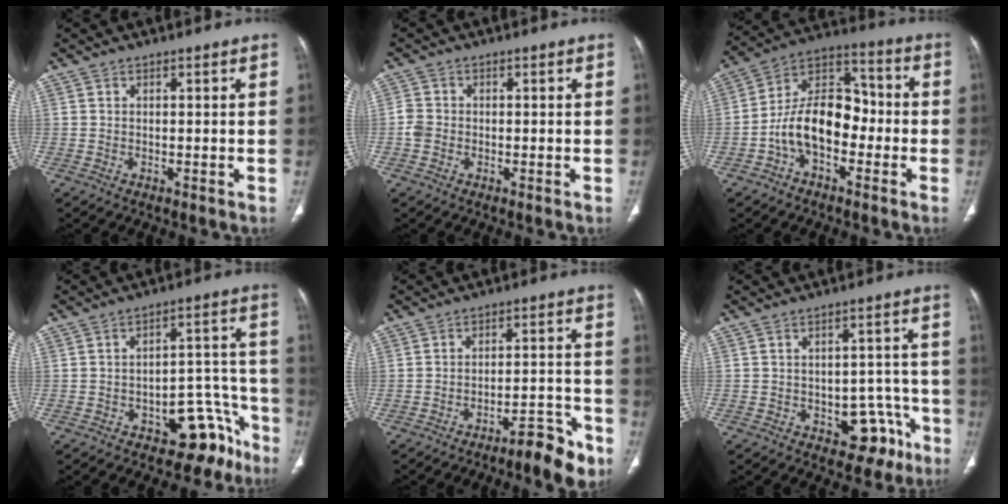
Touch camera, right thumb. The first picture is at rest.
{"total": 2.6, "force": [-0.7, 2.1, 1.2], "torque": [-0.022, 0.006, -0.018]}
{"total": 13.8, "force": [-3.7, 8.6, 10.1], "torque": [-0.156, 0.053, -0.074]}
{"total": 11.5, "force": [-7.3, 6.4, 6.2], "torque": [-0.023, 0.085, -0.096]}
{"total": 8.7, "force": [-5.9, 2.2, 6.0], "torque": [-0.072, 0.051, -0.083]}
{"total": 8.9, "force": [-4.4, 5.6, 5.2], "torque": [-0.024, 0.044, -0.047]}